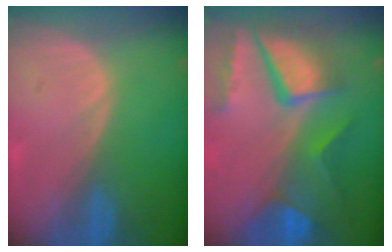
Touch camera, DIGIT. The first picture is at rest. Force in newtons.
{"total": 11.2, "press": 9.3, "slide": 6.3}